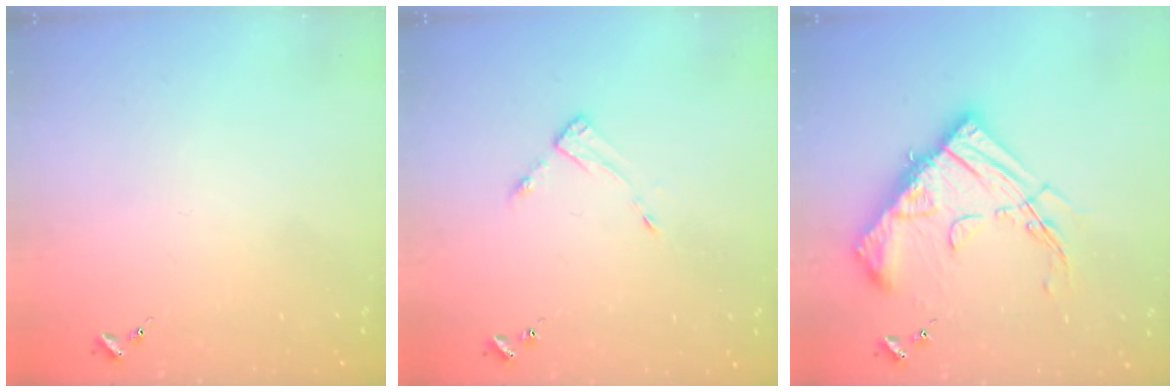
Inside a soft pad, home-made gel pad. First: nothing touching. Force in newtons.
{"total": 4.6, "press": 4.6, "slide": 0.4}
{"total": 19.9, "press": 19.8, "slide": 2.0}